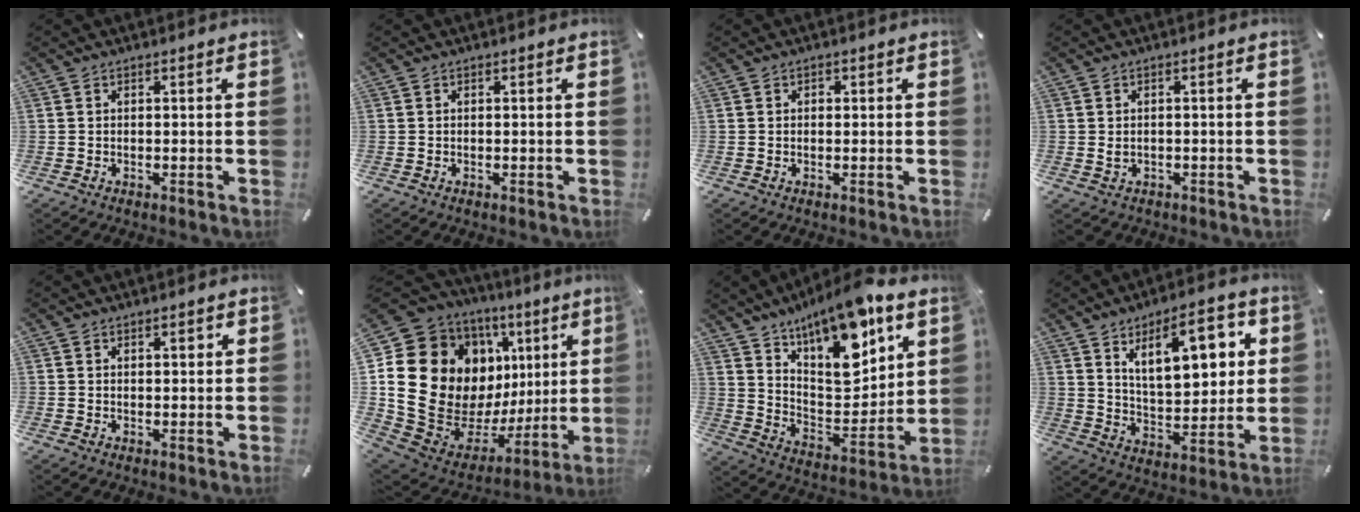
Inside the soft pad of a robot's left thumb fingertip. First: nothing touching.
{"total": 0.0}
{"total": 0.9, "force": [0.1, 0.9, 0.3], "torque": [0.001, 0.002, -0.001]}
{"total": 1.8, "force": [-0.3, 1.6, 0.8], "torque": [-0.017, 0.003, -0.007]}
{"total": 1.3, "force": [0.6, 1.0, 0.6], "torque": [-0.005, 0.001, 0.008]}
{"total": 24.1, "force": [4.4, 18.0, 15.4], "torque": [-0.260, -0.079, 0.121]}
{"total": 16.9, "force": [12.0, 7.3, 9.5], "torque": [-0.148, -0.083, 0.210]}
{"total": 16.3, "force": [8.0, 7.9, 11.8], "torque": [-0.174, -0.022, 0.131]}